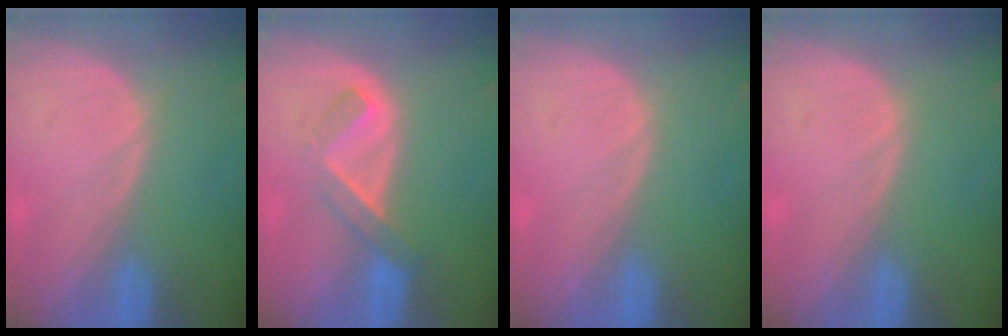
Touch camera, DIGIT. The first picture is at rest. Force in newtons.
{"total": 5.1, "press": 4.3, "slide": 2.7}
{"total": 0.0}
{"total": 0.0}